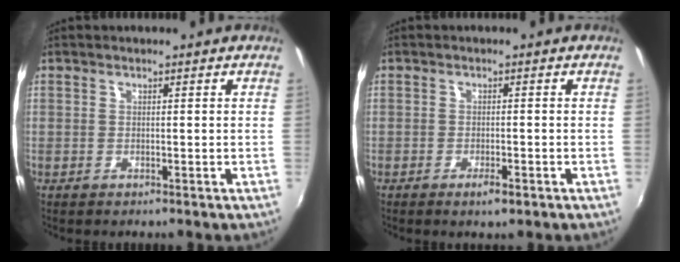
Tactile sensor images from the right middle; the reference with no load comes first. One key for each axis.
{"total": 2.2, "fx": -1.3, "fy": 0.5, "fz": 1.7, "tx": -0.033, "ty": -0.003, "tz": -0.021}